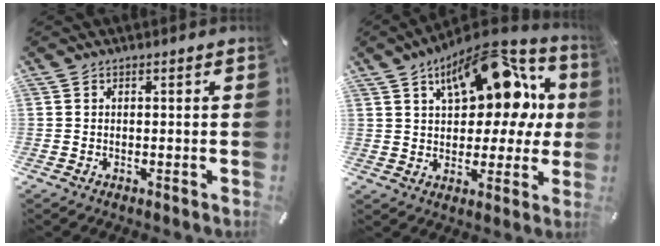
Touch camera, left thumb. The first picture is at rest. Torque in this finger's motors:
{"motor_torque": [2.50, 2.51, 2.30, -0.47, 0.20]}